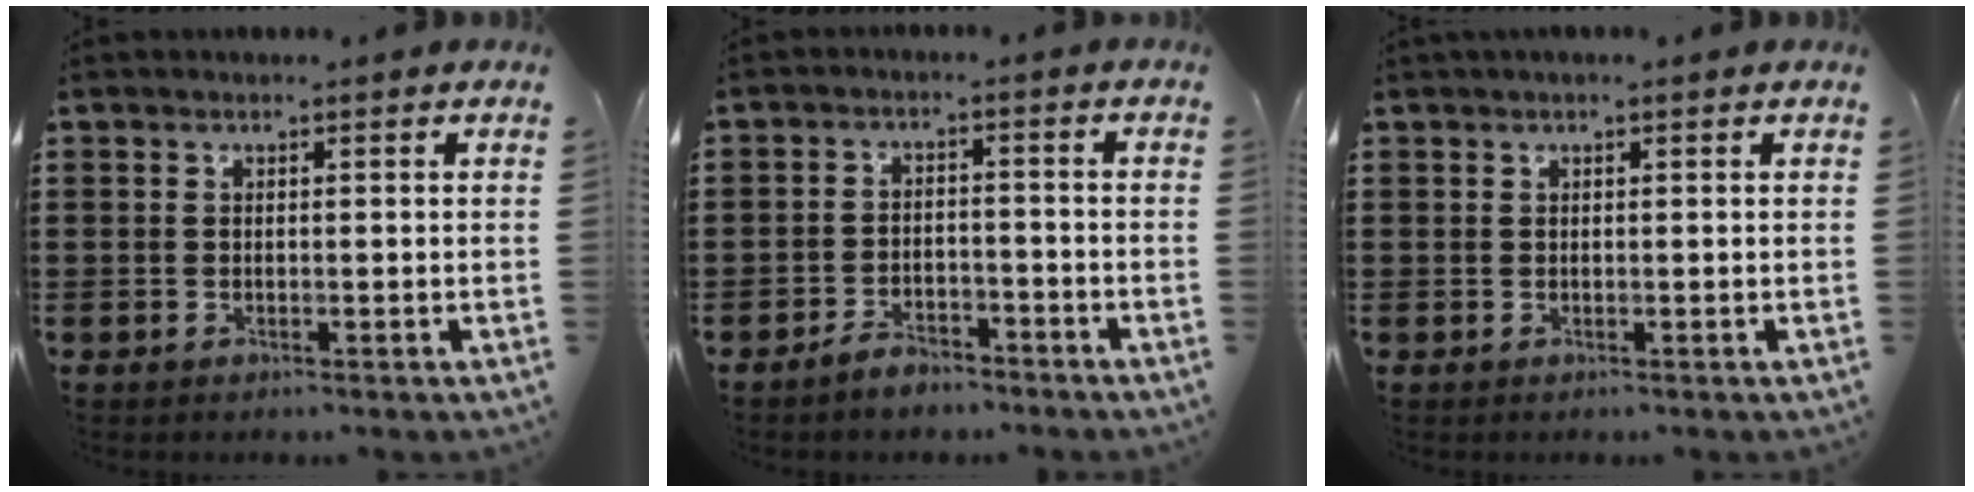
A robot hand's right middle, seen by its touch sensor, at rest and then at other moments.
{"total": 3.4, "force": [-3.2, 0.9, 0.6], "torque": [-0.014, 0.007, -0.064]}
{"total": 0.5, "force": [0.4, -0.1, 0.3], "torque": [-0.005, 0.003, 0.007]}